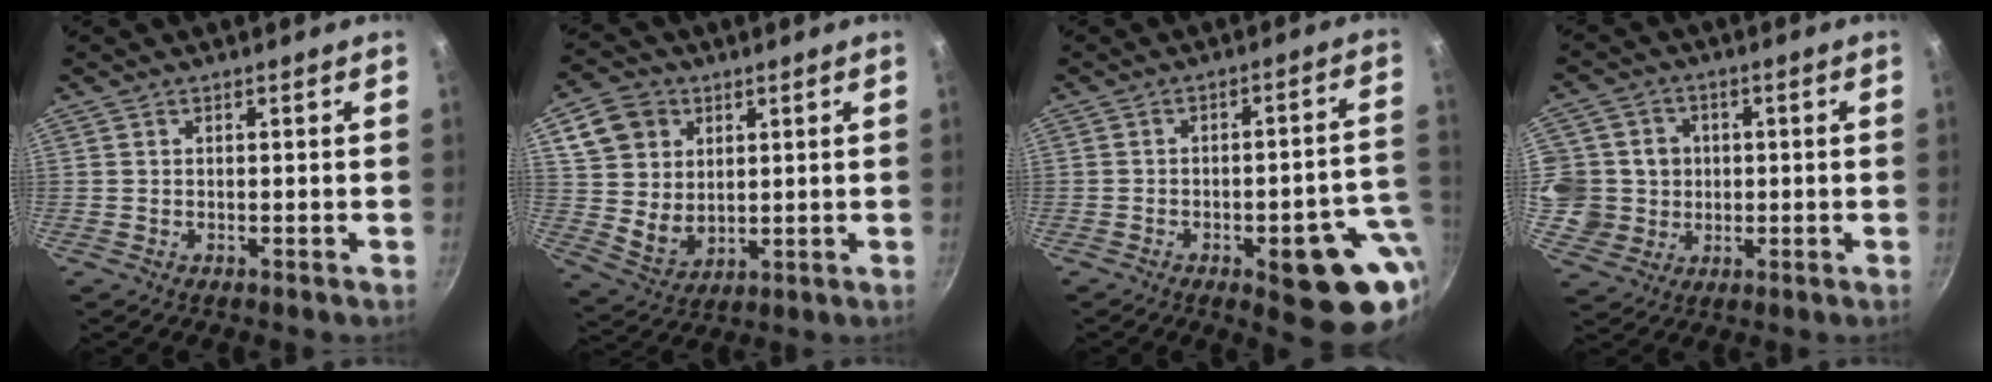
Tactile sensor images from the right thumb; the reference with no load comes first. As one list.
[{"total": 11.9, "force": [4.2, 9.9, 5.1], "torque": [-0.065, -0.012, 0.086]}, {"total": 16.3, "force": [-5.2, 5.9, 14.2], "torque": [-0.122, 0.028, -0.061]}, {"total": 10.8, "force": [0.5, 10.4, 2.9], "torque": [-0.030, 0.003, 0.010]}]